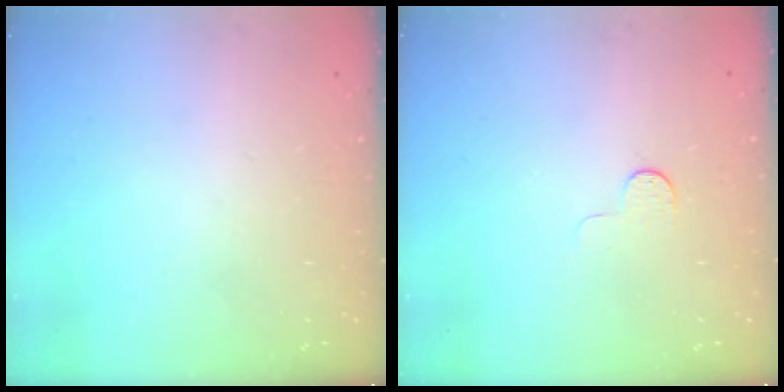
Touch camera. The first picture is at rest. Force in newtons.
{"total": 3.8, "press": 3.7, "slide": 0.3}